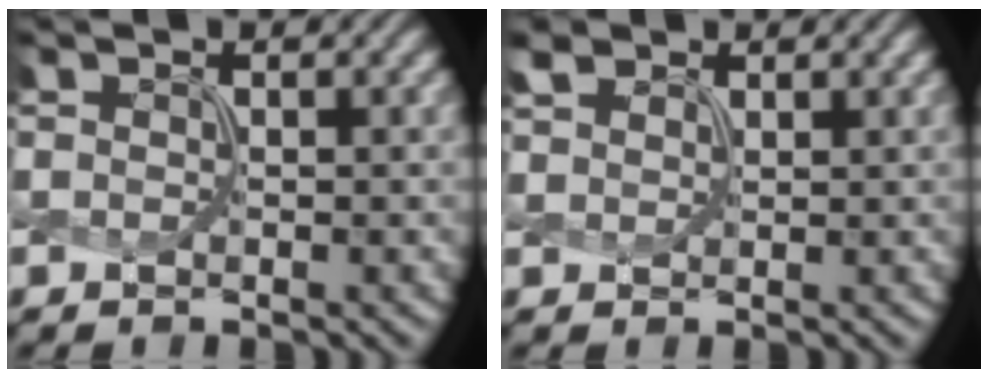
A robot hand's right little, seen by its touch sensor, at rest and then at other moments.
{"total": 2.5, "force": [2.0, 1.1, 1.0], "torque": [-0.029, 0.012, 0.043]}